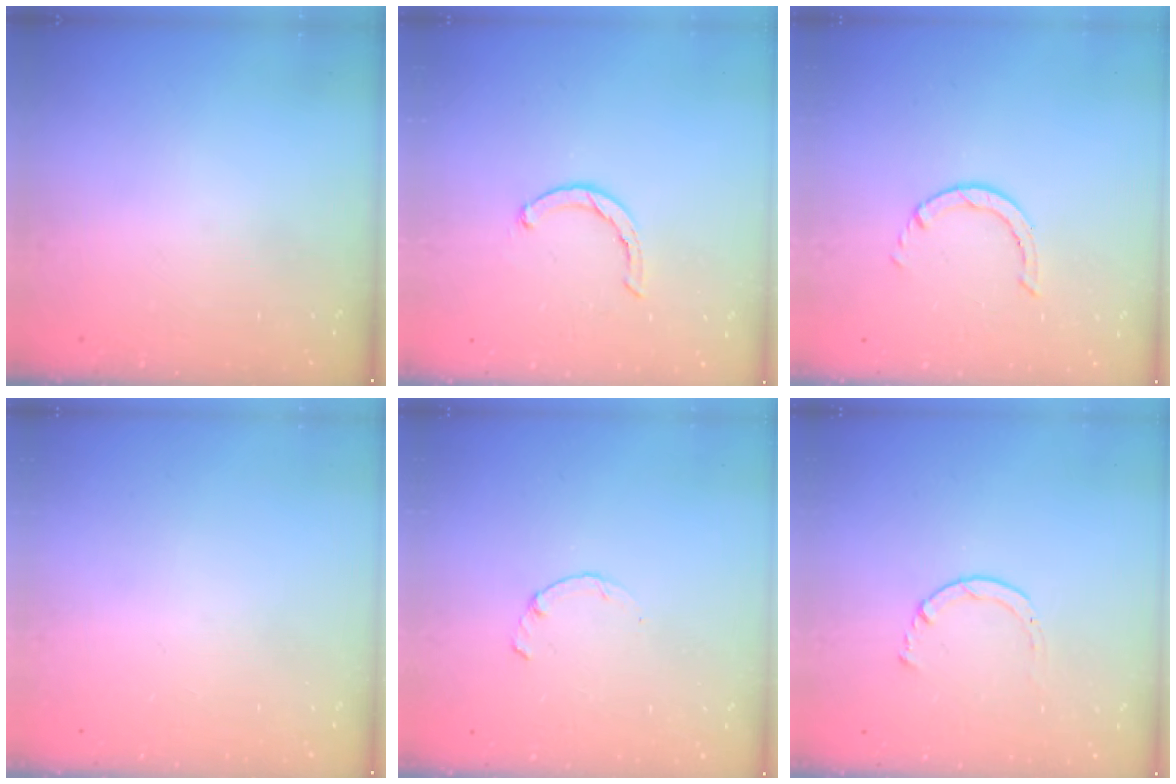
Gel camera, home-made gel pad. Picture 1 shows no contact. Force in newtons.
{"total": 2.3, "press": 2.2, "slide": 0.5}
{"total": 0.6, "press": 0.6, "slide": 0.1}
{"total": 0.0}
{"total": 0.9, "press": 0.8, "slide": 0.3}
{"total": 2.0, "press": 1.9, "slide": 0.3}